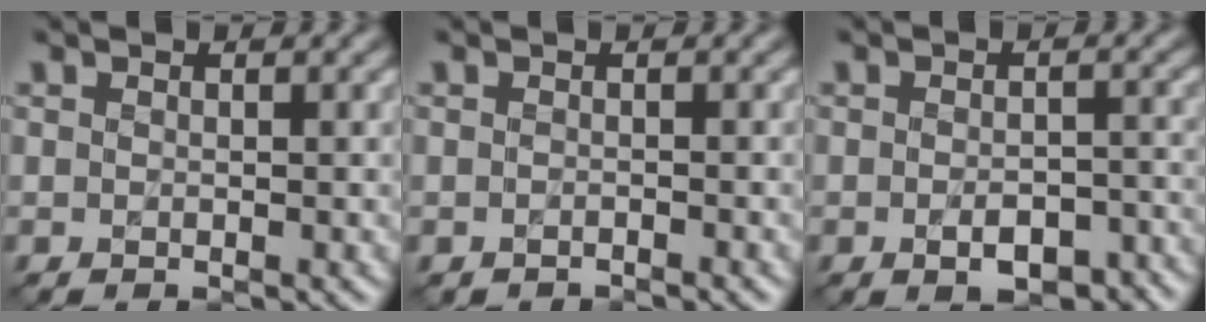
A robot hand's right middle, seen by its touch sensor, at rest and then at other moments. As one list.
[{"total": 0.9, "force": [-0.9, 0.1, 0.2], "torque": [-0.001, -0.005, -0.016]}, {"total": 4.2, "force": [-2.1, 2.1, 3.1], "torque": [-0.044, -0.003, -0.025]}]